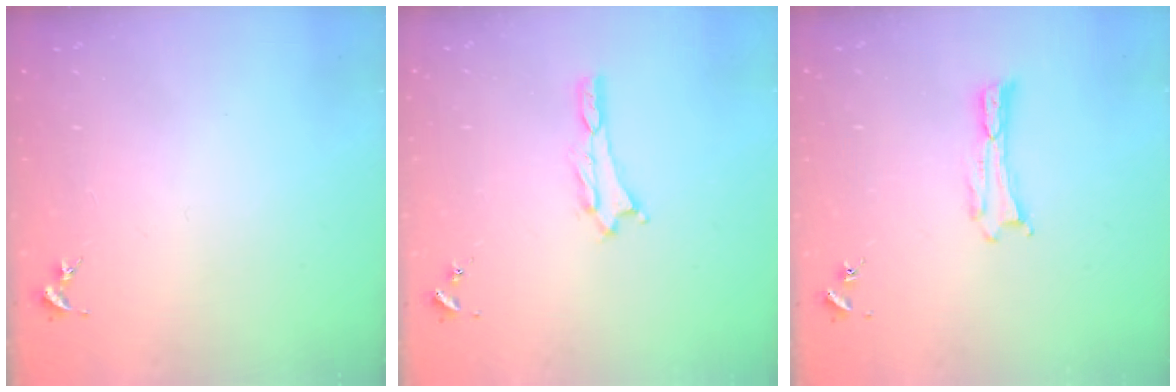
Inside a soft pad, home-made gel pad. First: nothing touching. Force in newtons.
{"total": 0.7, "press": 0.7, "slide": 0.3}
{"total": 0.0}